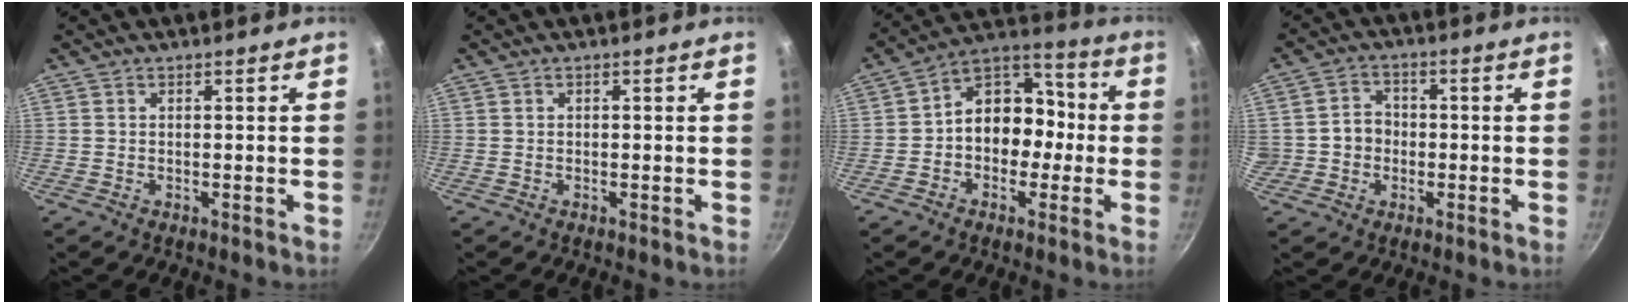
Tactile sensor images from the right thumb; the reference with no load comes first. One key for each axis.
{"total": 0.0}
{"total": 13.0, "fx": -1.3, "fy": 10.2, "fz": 7.9, "tx": -0.058, "ty": 0.054, "tz": -0.040}
{"total": 5.5, "fx": -0.8, "fy": 5.0, "fz": 2.1, "tx": 0.001, "ty": 0.017, "tz": -0.018}